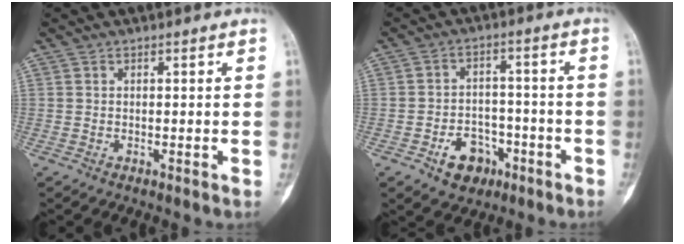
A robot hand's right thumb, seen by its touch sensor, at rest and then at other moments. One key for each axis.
{"total": 7.6, "fx": -3.9, "fy": 5.6, "fz": 3.4, "tx": -0.020, "ty": 0.034, "tz": -0.056}